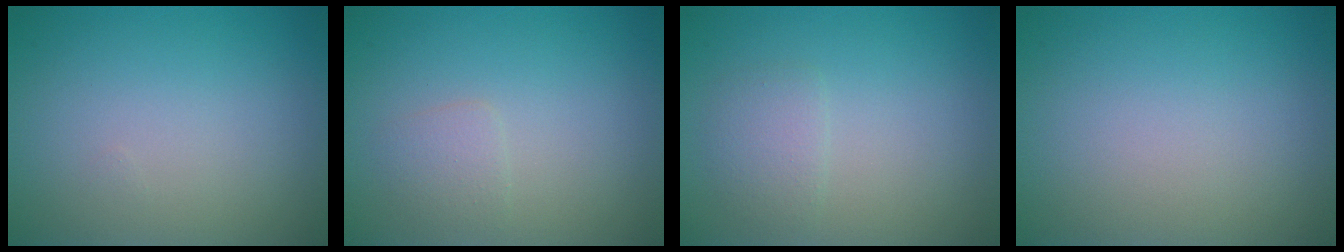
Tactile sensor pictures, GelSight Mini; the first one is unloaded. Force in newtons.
{"total": 1.3, "press": 1.3, "slide": 0.0}
{"total": 1.6, "press": 1.6, "slide": 0.0}
{"total": 0.0}